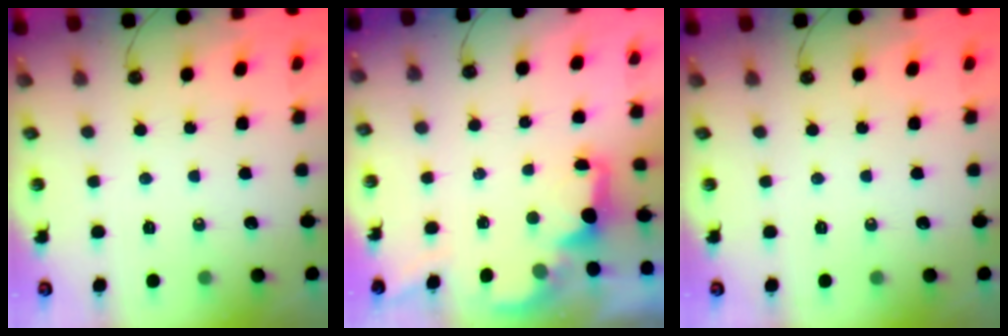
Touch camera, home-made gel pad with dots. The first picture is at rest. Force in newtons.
{"total": 2.1, "press": 1.9, "slide": 0.8}
{"total": 0.0}